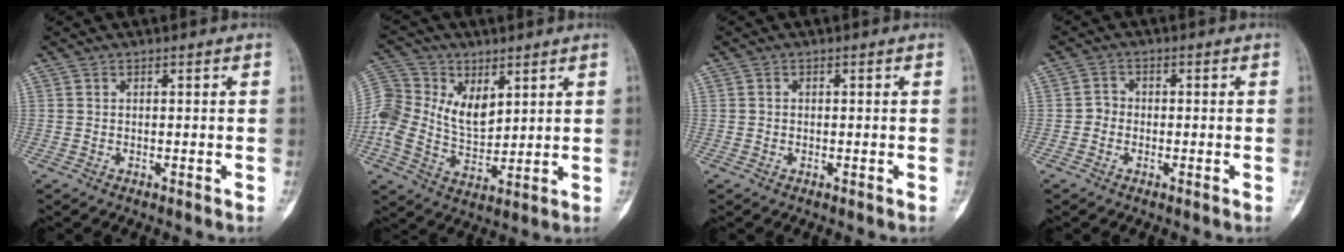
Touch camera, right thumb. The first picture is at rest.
{"total": 13.1, "force": [3.7, 9.6, 8.1], "torque": [-0.145, -0.006, 0.069]}
{"total": 0.7, "force": [0.0, 0.6, 0.2], "torque": [0.002, 0.003, -0.001]}
{"total": 2.3, "force": [-0.6, 2.1, 0.7], "torque": [0.004, 0.010, -0.018]}